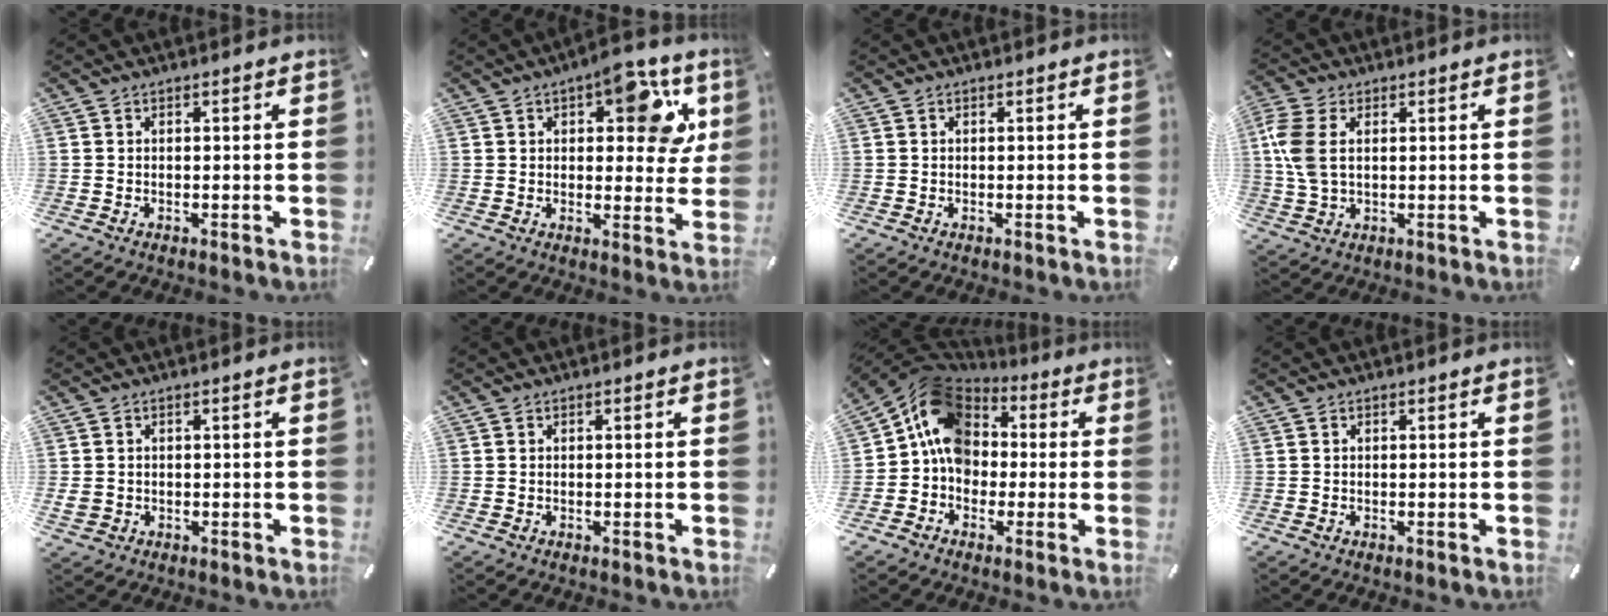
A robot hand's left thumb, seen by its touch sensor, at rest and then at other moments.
{"total": 12.7, "force": [5.2, 6.3, 9.7], "torque": [-0.110, -0.019, 0.082]}
{"total": 0.0}
{"total": 7.6, "force": [1.6, 4.4, 6.0], "torque": [-0.152, -0.005, 0.025]}
{"total": 1.9, "force": [-0.1, 1.8, 0.8], "torque": [-0.016, 0.005, -0.003]}
{"total": 0.0}
{"total": 12.9, "force": [1.4, 11.3, 6.1], "torque": [-0.112, 0.011, 0.029]}
{"total": 0.0}